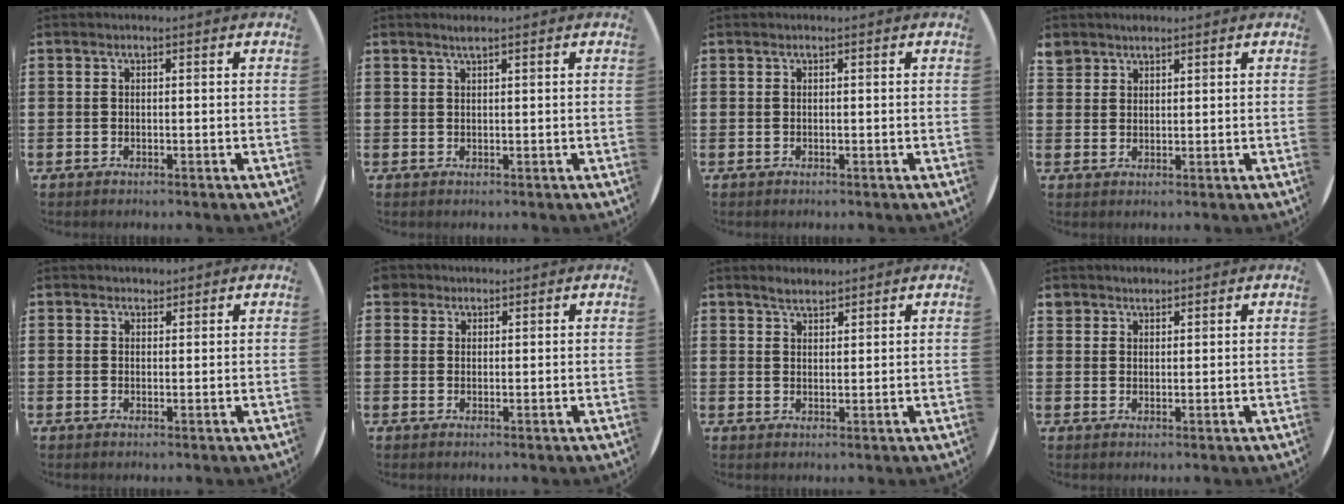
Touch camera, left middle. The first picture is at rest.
{"total": 1.0, "force": [0.8, -0.1, 0.5], "torque": [-0.009, 0.000, 0.015]}
{"total": 0.0}
{"total": 2.1, "force": [1.9, 1.0, -0.1], "torque": [-0.002, 0.003, 0.039]}
{"total": 1.1, "force": [1.0, 0.3, 0.0], "torque": [0.000, 0.001, 0.021]}
{"total": 1.7, "force": [1.4, 0.9, 0.1], "torque": [0.003, 0.001, 0.026]}
{"total": 2.3, "force": [2.2, 0.7, 0.6], "torque": [-0.015, 0.005, 0.042]}
{"total": 1.7, "force": [1.6, 0.8, 0.0], "torque": [0.006, -0.001, 0.030]}